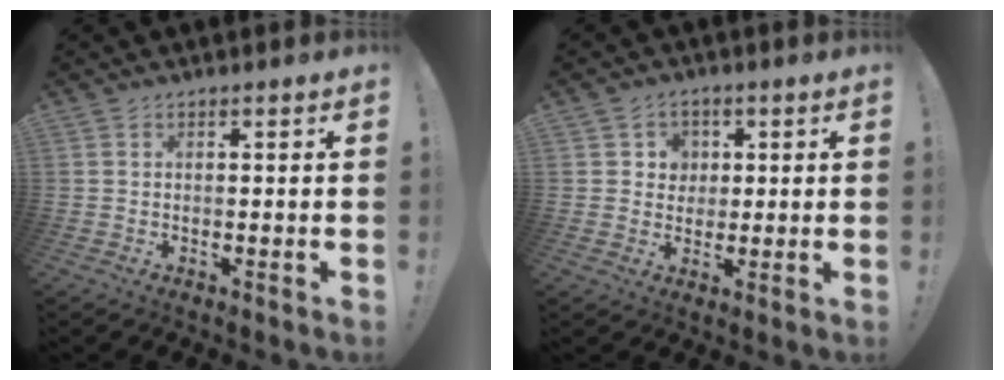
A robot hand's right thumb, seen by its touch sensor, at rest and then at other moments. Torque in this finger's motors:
{"motor_torque": [0.13, 0.02, 0.23, -0.05, -0.03]}